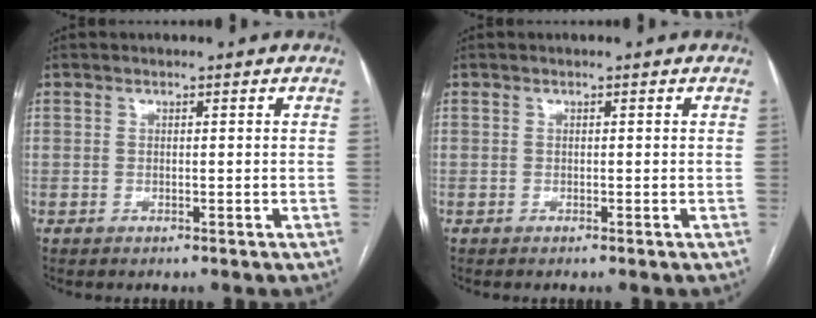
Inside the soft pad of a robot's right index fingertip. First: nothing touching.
{"total": 0.0}